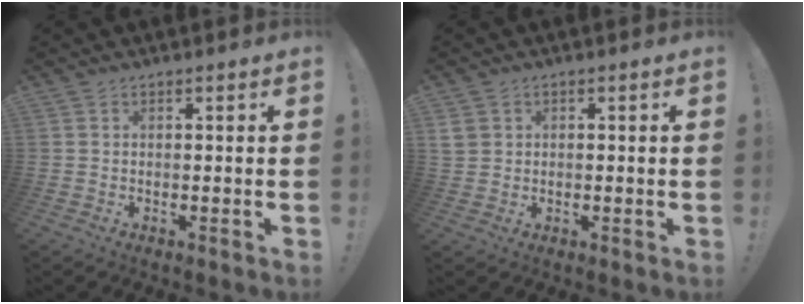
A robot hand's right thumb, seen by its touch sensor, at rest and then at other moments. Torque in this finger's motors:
{"motor_torque": [0.24, 0.60, 0.23, -0.29, 0.01]}